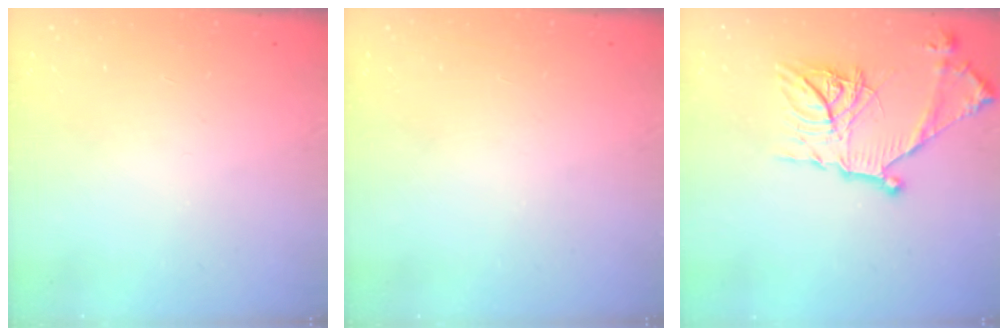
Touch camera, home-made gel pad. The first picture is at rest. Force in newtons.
{"total": 0.0}
{"total": 17.4, "press": 17.4, "slide": 0.5}